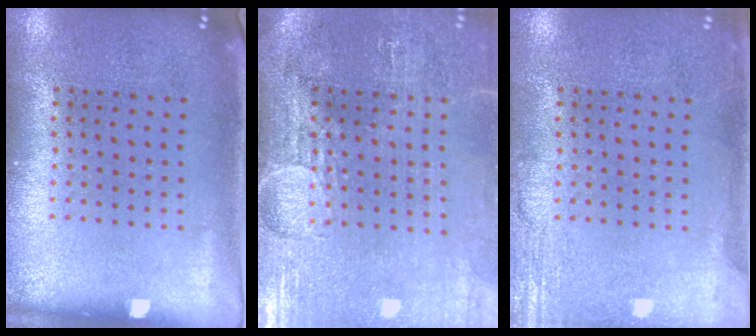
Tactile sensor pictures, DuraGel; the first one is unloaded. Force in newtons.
{"total": 4.3, "press": 3.7, "slide": 2.1}
{"total": 2.4, "press": 2.4, "slide": 0.3}